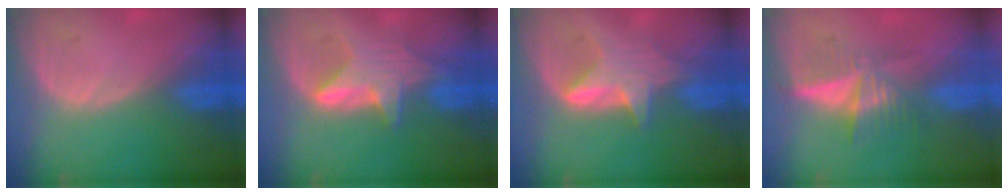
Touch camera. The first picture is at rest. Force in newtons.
{"total": 6.0, "press": 5.9, "slide": 0.9}
{"total": 5.4, "press": 5.4, "slide": 0.6}
{"total": 6.5, "press": 5.5, "slide": 3.6}